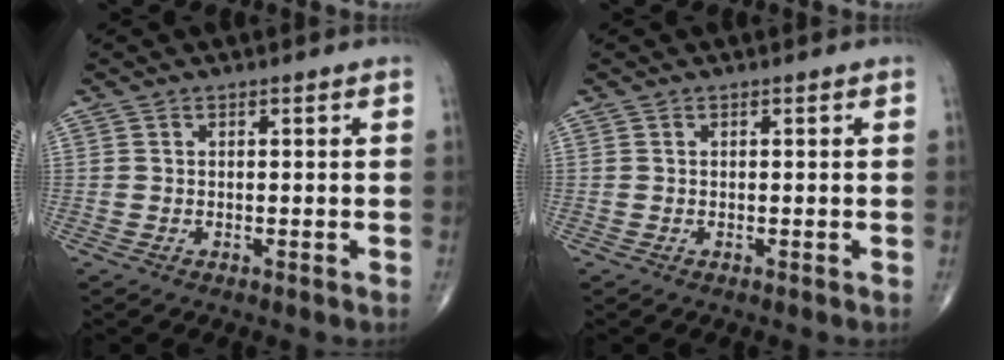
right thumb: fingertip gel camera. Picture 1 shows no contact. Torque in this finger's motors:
{"motor_torque": [0.00, 0.00, 0.00, 0.00, 0.00]}